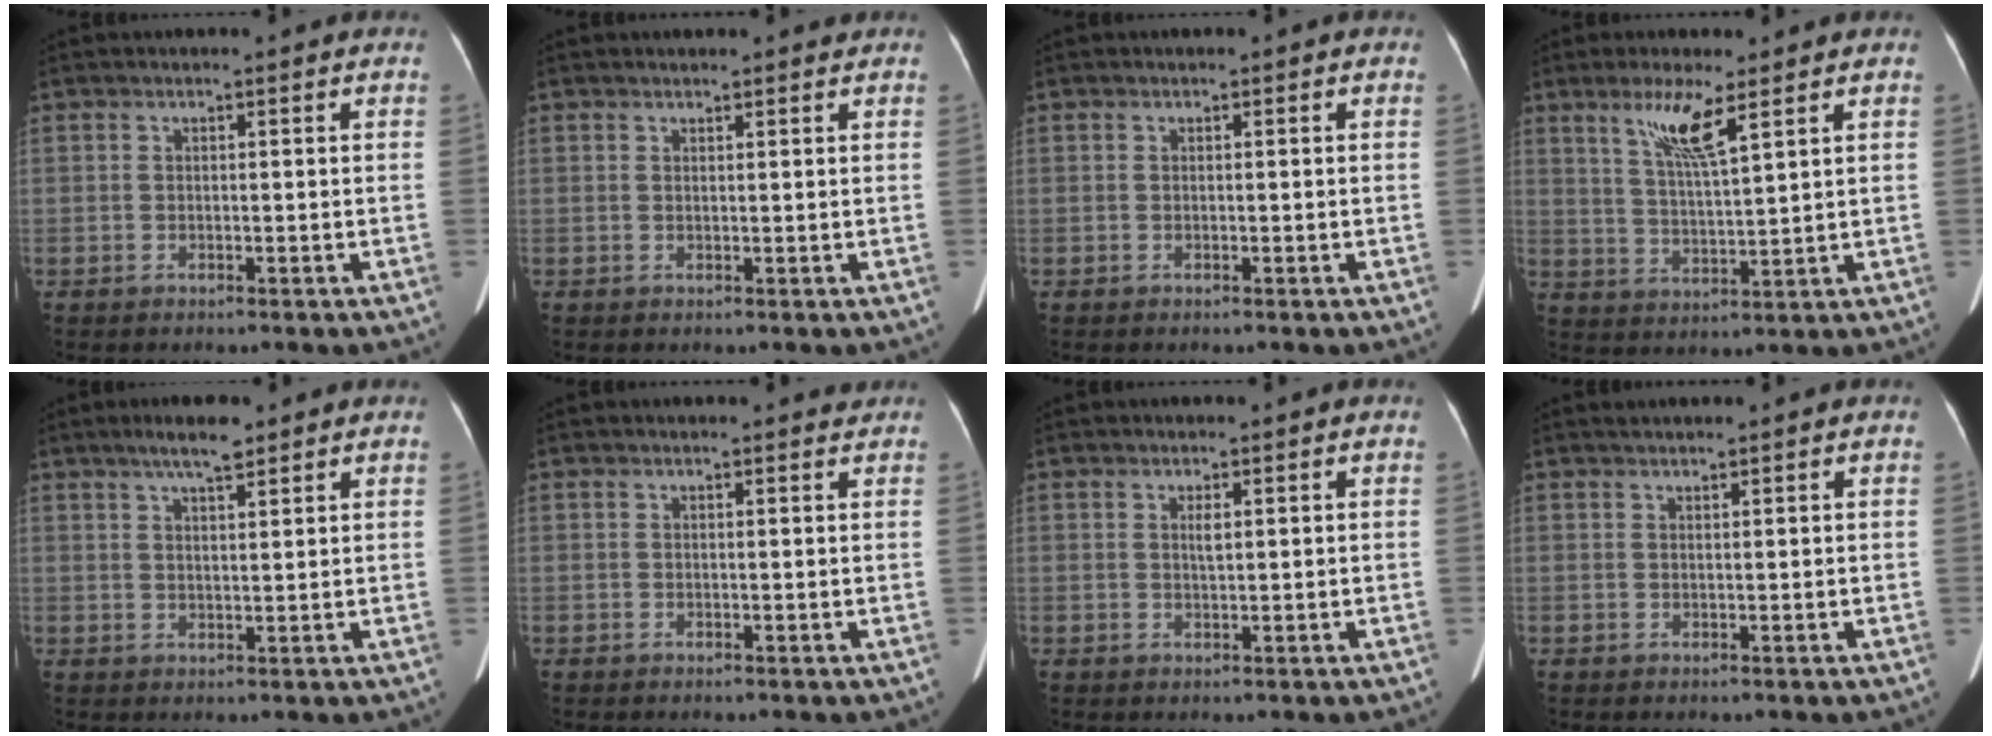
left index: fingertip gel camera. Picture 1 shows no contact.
{"total": 2.2, "force": [2.1, 0.4, 0.6], "torque": [-0.013, 0.013, 0.025]}
{"total": 0.0}
{"total": 6.8, "force": [4.0, 0.3, 5.5], "torque": [-0.113, -0.004, 0.080]}
{"total": 4.6, "force": [3.3, 0.8, 3.0], "torque": [-0.054, 0.008, 0.055]}
{"total": 1.3, "force": [1.3, 0.3, 0.0], "torque": [-0.008, 0.000, 0.010]}
{"total": 1.2, "force": [0.5, 0.4, 1.0], "torque": [-0.020, 0.003, 0.009]}
{"total": 1.3, "force": [1.2, 0.0, 0.6], "torque": [-0.010, 0.015, 0.024]}